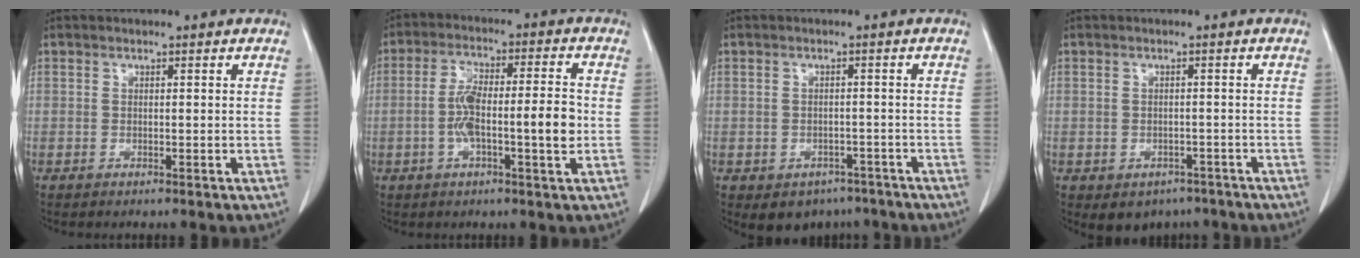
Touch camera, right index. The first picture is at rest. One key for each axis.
{"total": 9.7, "fx": -1.5, "fy": 1.7, "fz": 9.5, "tx": -0.170, "ty": 0.016, "tz": -0.028}
{"total": 5.6, "fx": -3.9, "fy": 3.9, "fz": 0.9, "tx": 0.000, "ty": 0.013, "tz": -0.046}
{"total": 4.9, "fx": -3.3, "fy": 3.5, "fz": 0.9, "tx": 0.001, "ty": 0.010, "tz": -0.038}